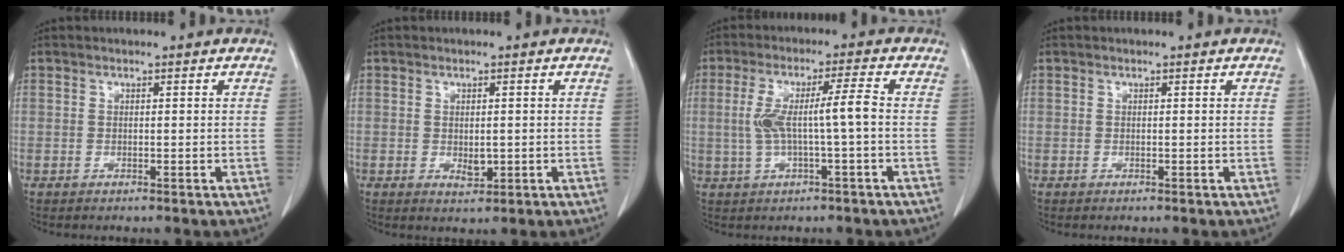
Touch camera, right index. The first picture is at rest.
{"total": 2.1, "force": [-0.2, 1.1, 1.7], "torque": [-0.029, -0.003, 0.005]}
{"total": 7.2, "force": [-0.3, 0.2, 7.2], "torque": [-0.145, 0.019, 0.000]}
{"total": 0.0}